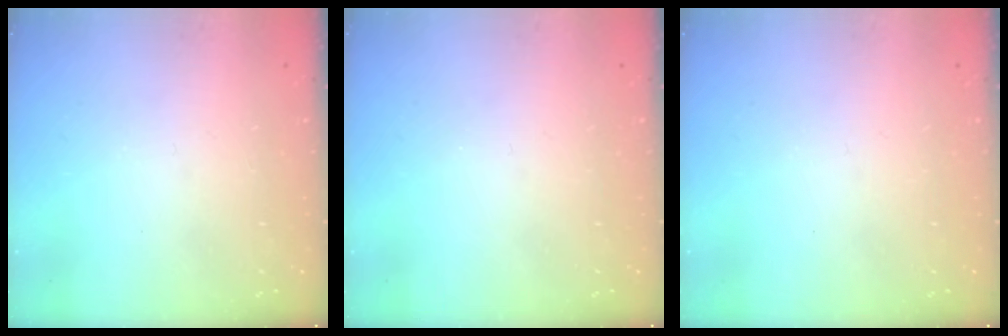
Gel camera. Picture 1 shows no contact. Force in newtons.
{"total": 0.0}
{"total": 0.0}